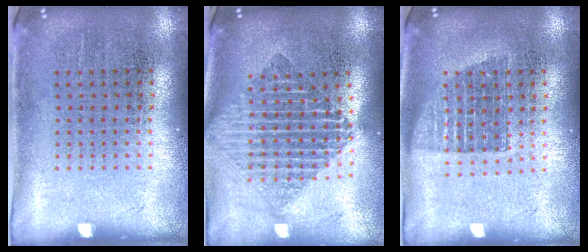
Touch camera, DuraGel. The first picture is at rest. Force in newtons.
{"total": 1.9, "press": 1.6, "slide": 1.1}
{"total": 1.4, "press": 1.1, "slide": 0.8}